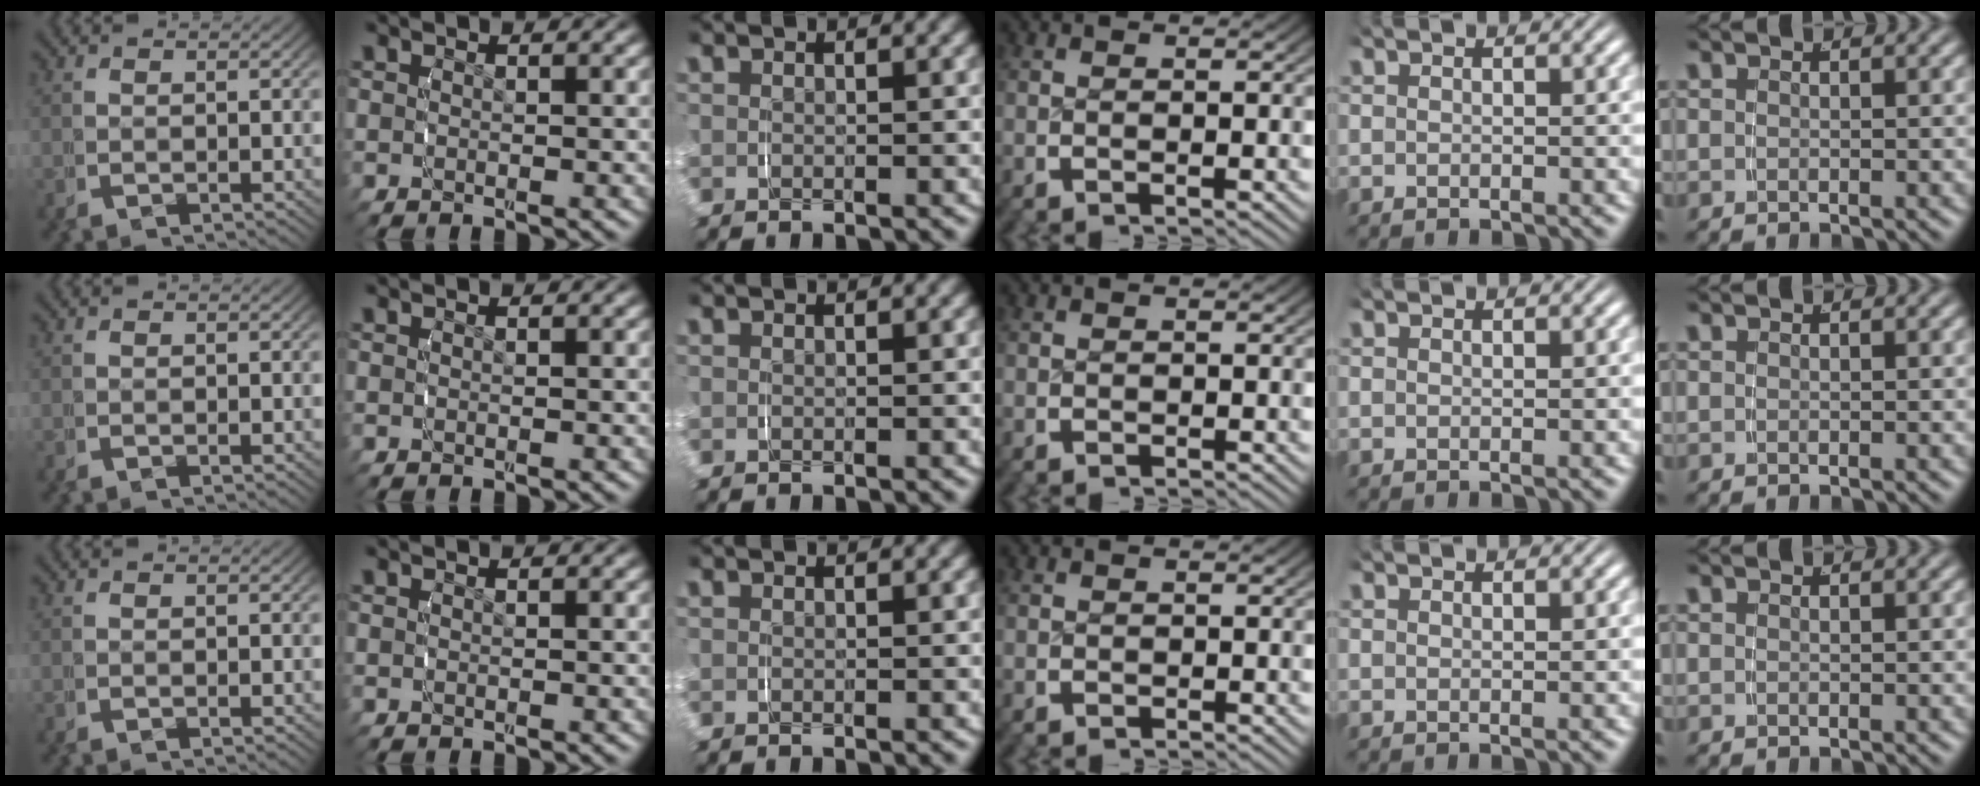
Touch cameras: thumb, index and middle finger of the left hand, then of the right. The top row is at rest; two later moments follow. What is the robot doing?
{"motion": "grasp_and_lifting", "object": "fork"}